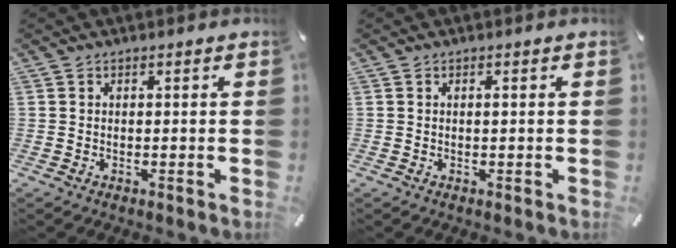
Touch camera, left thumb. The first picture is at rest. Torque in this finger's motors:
{"motor_torque": [0.16, 0.20, 0.30, -0.02, 0.00]}